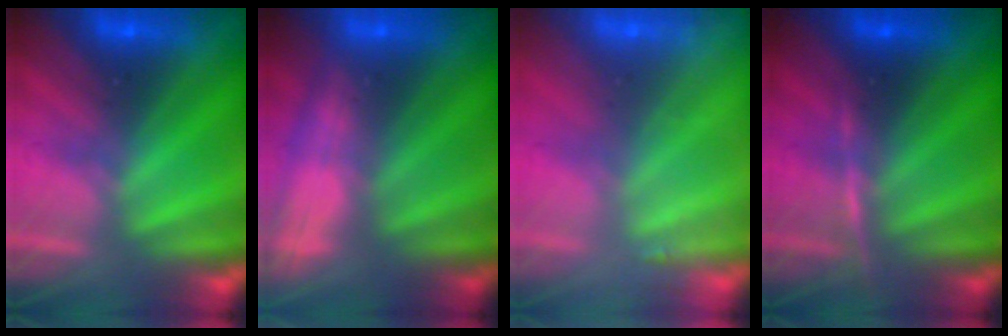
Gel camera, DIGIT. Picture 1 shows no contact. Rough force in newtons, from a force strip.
{"total": 2.6}
{"total": 2.3}
{"total": 2.9}